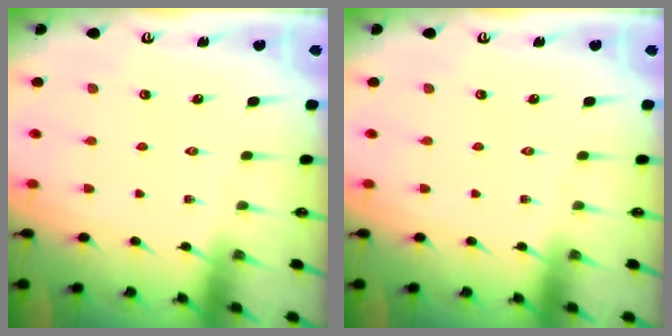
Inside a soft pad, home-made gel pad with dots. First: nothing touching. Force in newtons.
{"total": 0.0}